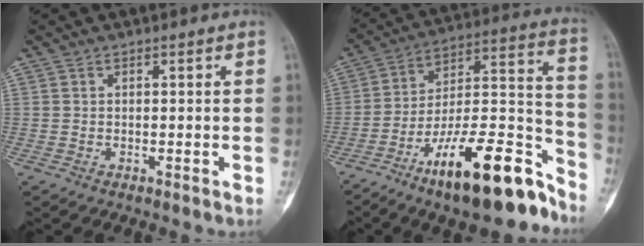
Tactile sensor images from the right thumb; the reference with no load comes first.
{"total": 23.5, "force": [-15.2, 7.1, 16.4], "torque": [-0.218, 0.104, -0.245]}